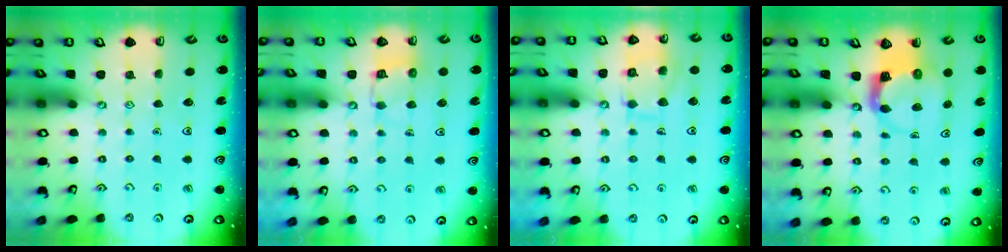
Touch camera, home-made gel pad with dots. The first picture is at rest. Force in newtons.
{"total": 6.3, "press": 6.3, "slide": 0.5}
{"total": 10.1, "press": 10.1, "slide": 0.1}
{"total": 3.9, "press": 3.8, "slide": 0.6}